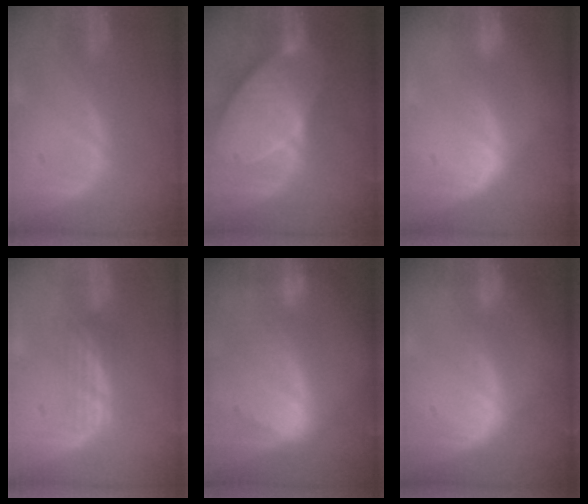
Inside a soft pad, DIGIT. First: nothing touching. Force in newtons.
{"total": 10.6, "press": 9.4, "slide": 5.0}
{"total": 2.5, "press": 2.0, "slide": 1.6}
{"total": 2.4, "press": 2.3, "slide": 0.8}
{"total": 9.3, "press": 8.1, "slide": 4.4}
{"total": 1.6, "press": 1.6, "slide": 0.1}